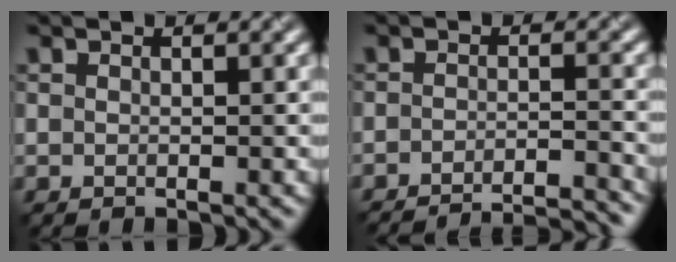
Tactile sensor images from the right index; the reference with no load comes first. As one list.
[{"total": 10.5, "force": [-9.9, 2.1, 2.8], "torque": [-0.011, 0.012, -0.115]}]